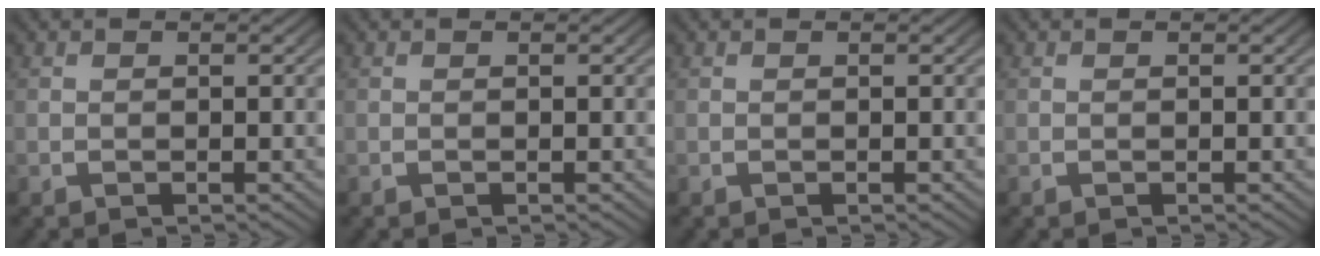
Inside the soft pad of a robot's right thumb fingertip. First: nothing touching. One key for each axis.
{"total": 0.0}
{"total": 0.0}
{"total": 0.0}